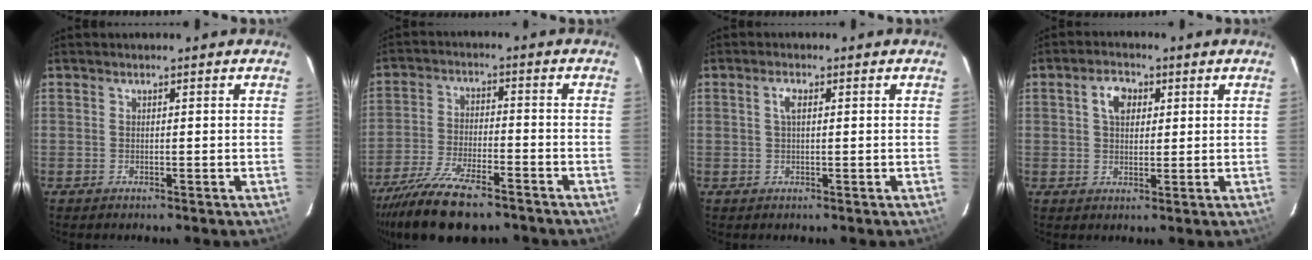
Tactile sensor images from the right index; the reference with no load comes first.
{"total": 14.9, "force": [-11.6, 4.6, 8.2], "torque": [-0.180, -0.034, -0.203]}
{"total": 1.9, "force": [0.5, 0.7, 1.6], "torque": [-0.034, 0.005, 0.009]}
{"total": 4.6, "force": [1.5, 3.2, 3.0], "torque": [-0.049, 0.015, 0.028]}